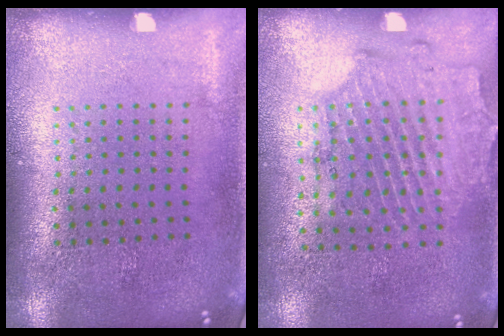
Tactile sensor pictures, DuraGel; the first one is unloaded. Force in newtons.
{"total": 1.7, "press": 1.4, "slide": 0.9}